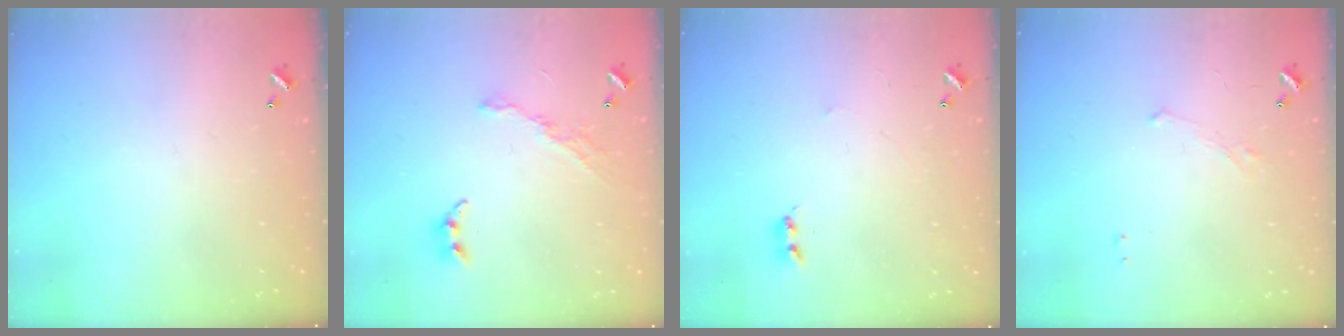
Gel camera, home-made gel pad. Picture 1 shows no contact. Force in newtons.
{"total": 8.2, "press": 8.2, "slide": 0.9}
{"total": 2.2, "press": 2.1, "slide": 0.5}
{"total": 3.0, "press": 3.0, "slide": 0.4}